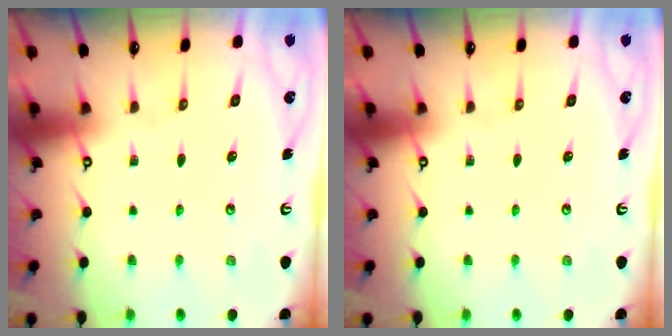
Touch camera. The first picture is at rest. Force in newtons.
{"total": 0.0}